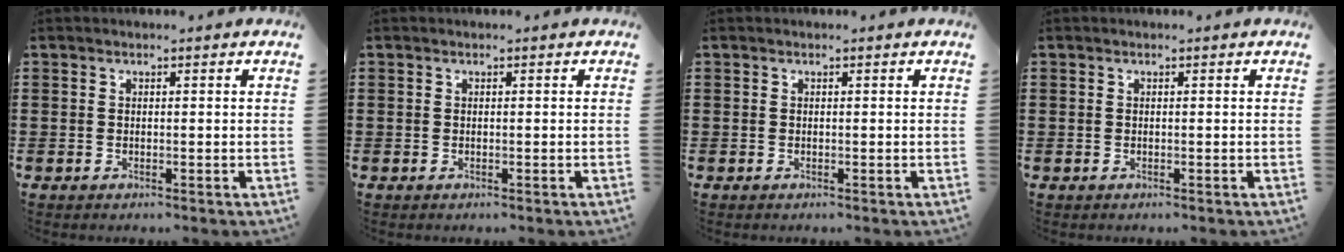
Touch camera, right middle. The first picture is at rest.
{"total": 0.0}
{"total": 0.0}
{"total": 0.0}